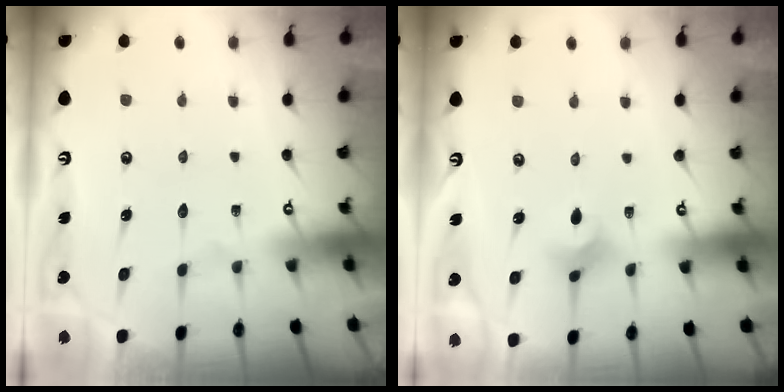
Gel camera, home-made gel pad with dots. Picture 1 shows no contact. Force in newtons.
{"total": 3.9, "press": 3.8, "slide": 0.7}